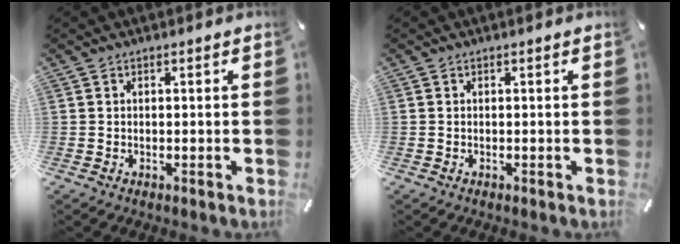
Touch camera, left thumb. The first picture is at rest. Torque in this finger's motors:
{"motor_torque": [-0.20, 0.22, 0.11, -0.02, -0.02]}